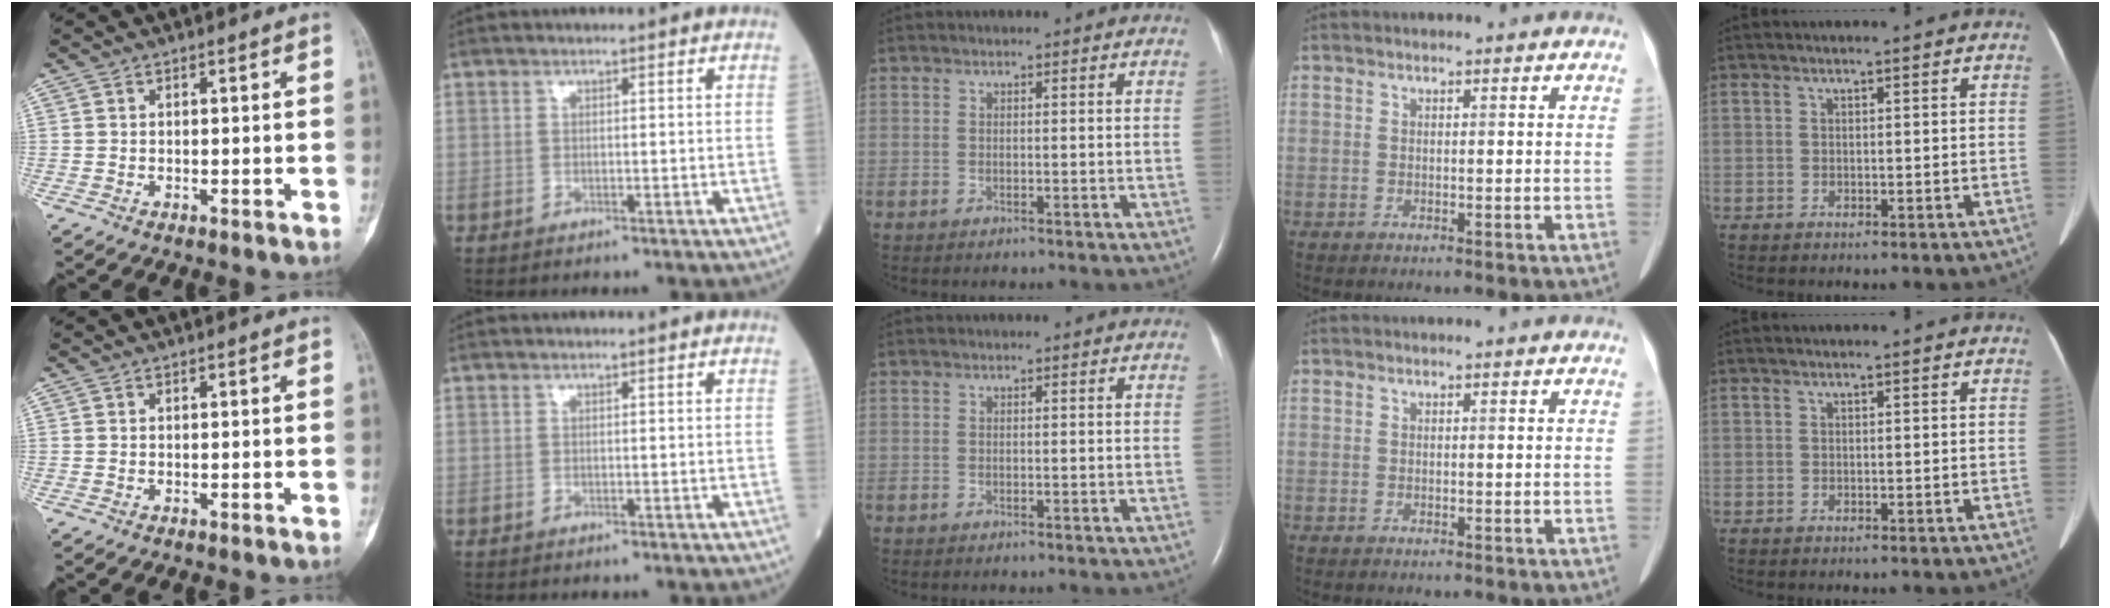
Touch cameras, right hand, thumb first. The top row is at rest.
{}